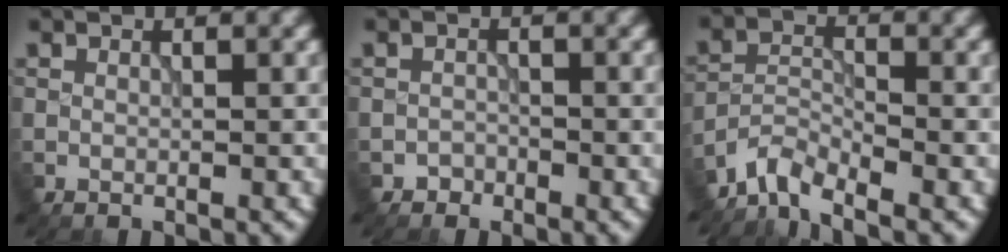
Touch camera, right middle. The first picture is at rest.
{"total": 1.1, "force": [-0.8, 0.6, -0.2], "torque": [0.010, -0.001, -0.016]}
{"total": 3.3, "force": [-3.1, 0.6, 0.9], "torque": [-0.015, -0.001, -0.073]}